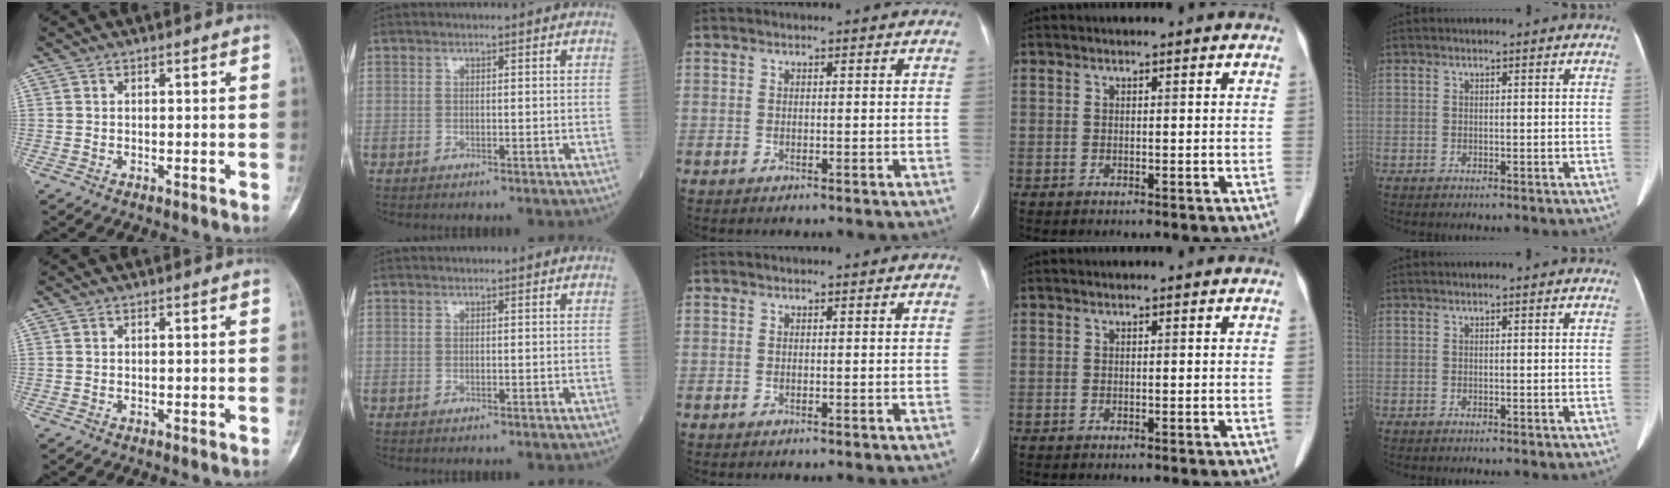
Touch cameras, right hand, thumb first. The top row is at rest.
{}